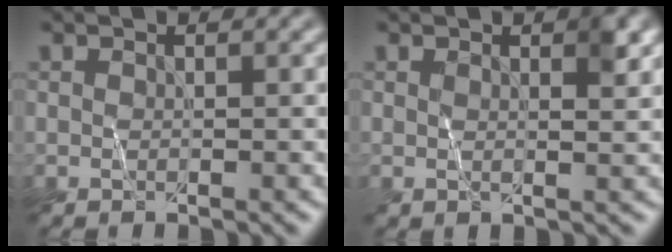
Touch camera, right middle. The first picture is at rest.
{"total": 1.7, "force": [0.8, 0.4, 1.4], "torque": [-0.014, 0.000, 0.013]}